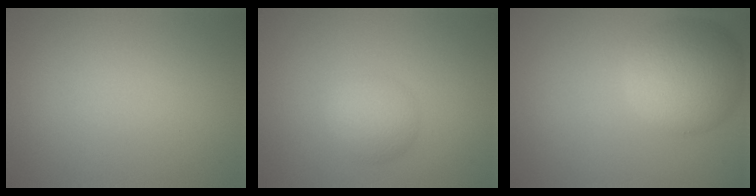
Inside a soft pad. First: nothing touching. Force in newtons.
{"total": 2.7, "press": 2.7, "slide": 0.0}
{"total": 7.0, "press": 7.0, "slide": 0.2}